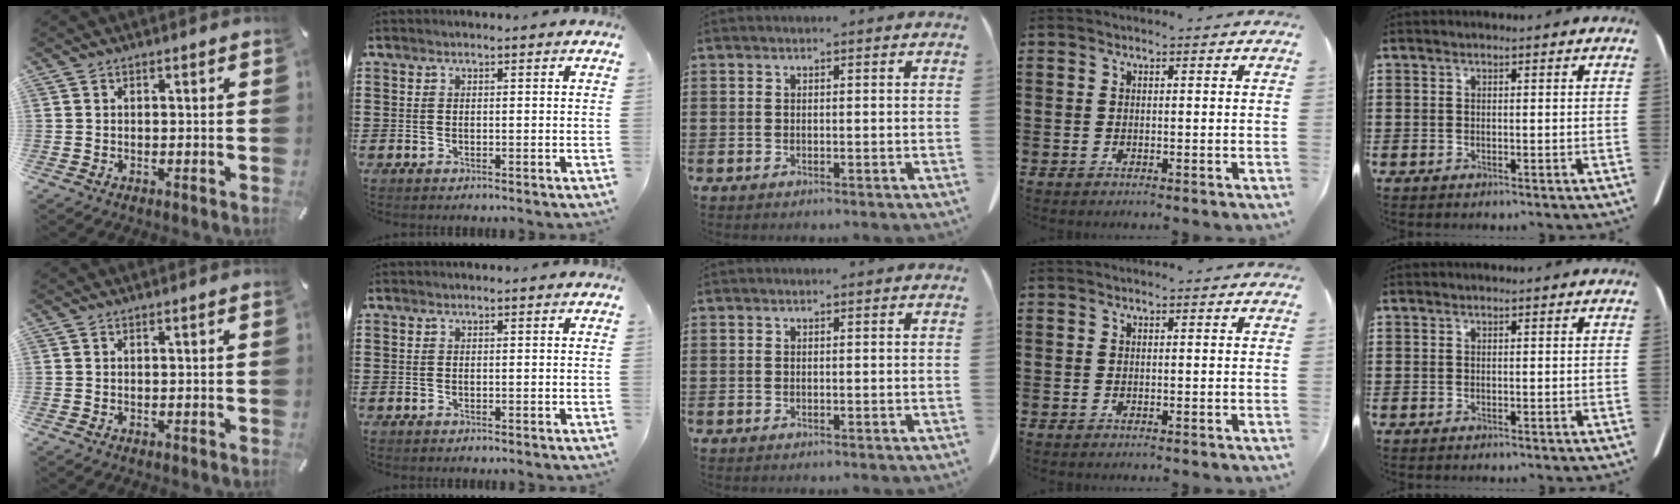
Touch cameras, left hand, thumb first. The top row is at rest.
{}